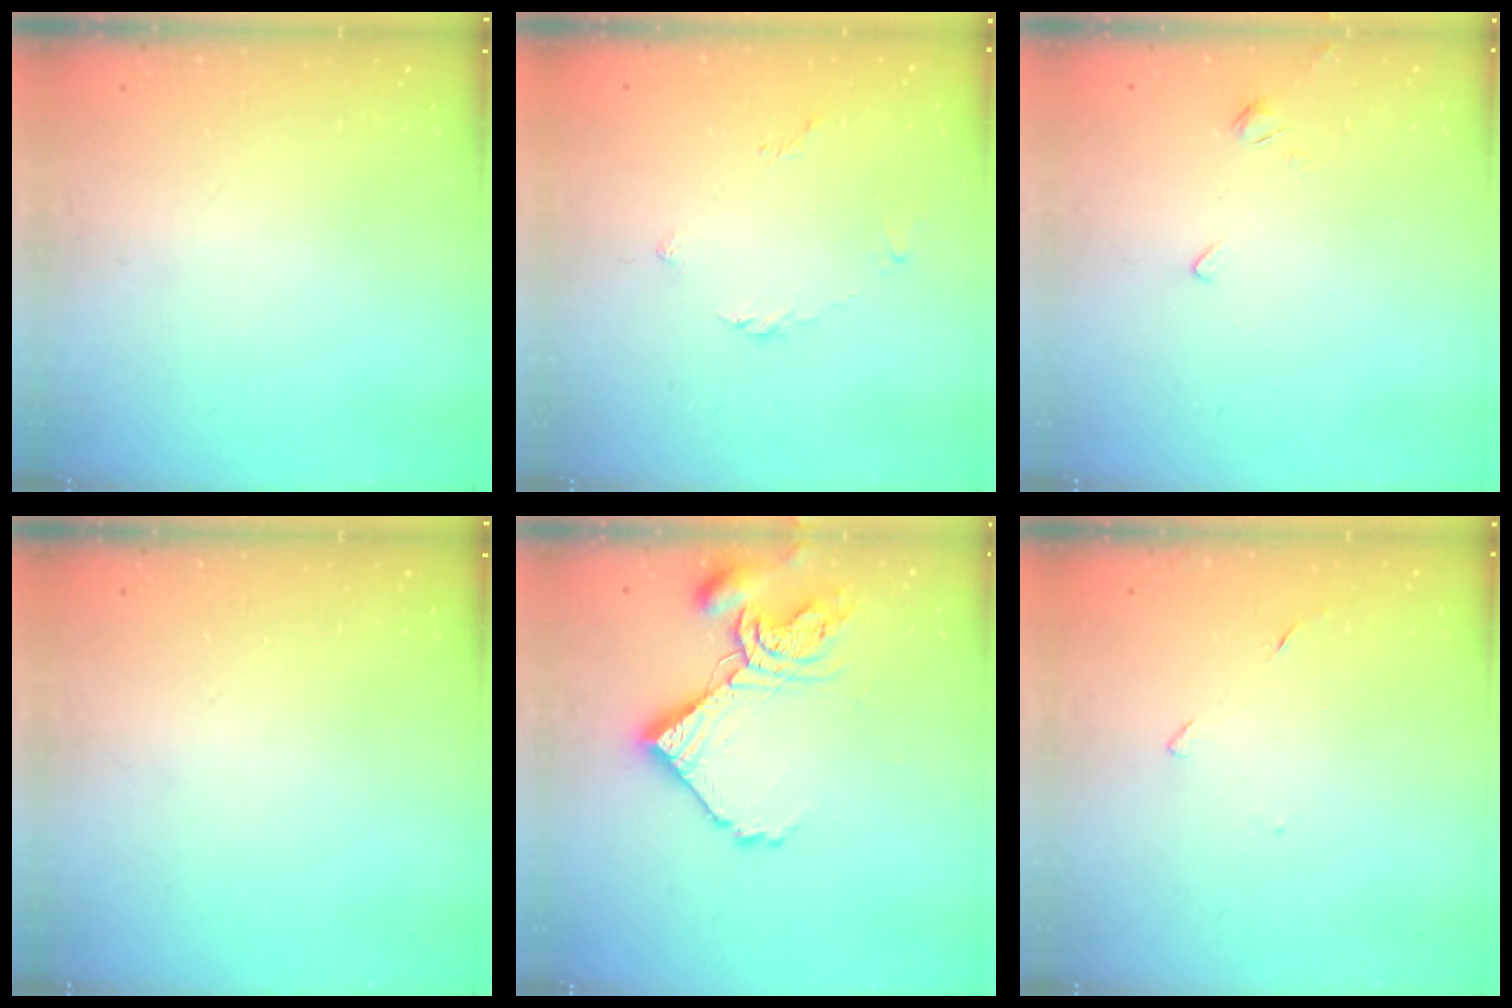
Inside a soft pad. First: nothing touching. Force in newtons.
{"total": 2.8, "press": 2.7, "slide": 0.7}
{"total": 1.7, "press": 1.6, "slide": 0.5}
{"total": 0.0}
{"total": 14.4, "press": 14.4, "slide": 0.8}
{"total": 2.7, "press": 2.6, "slide": 0.3}